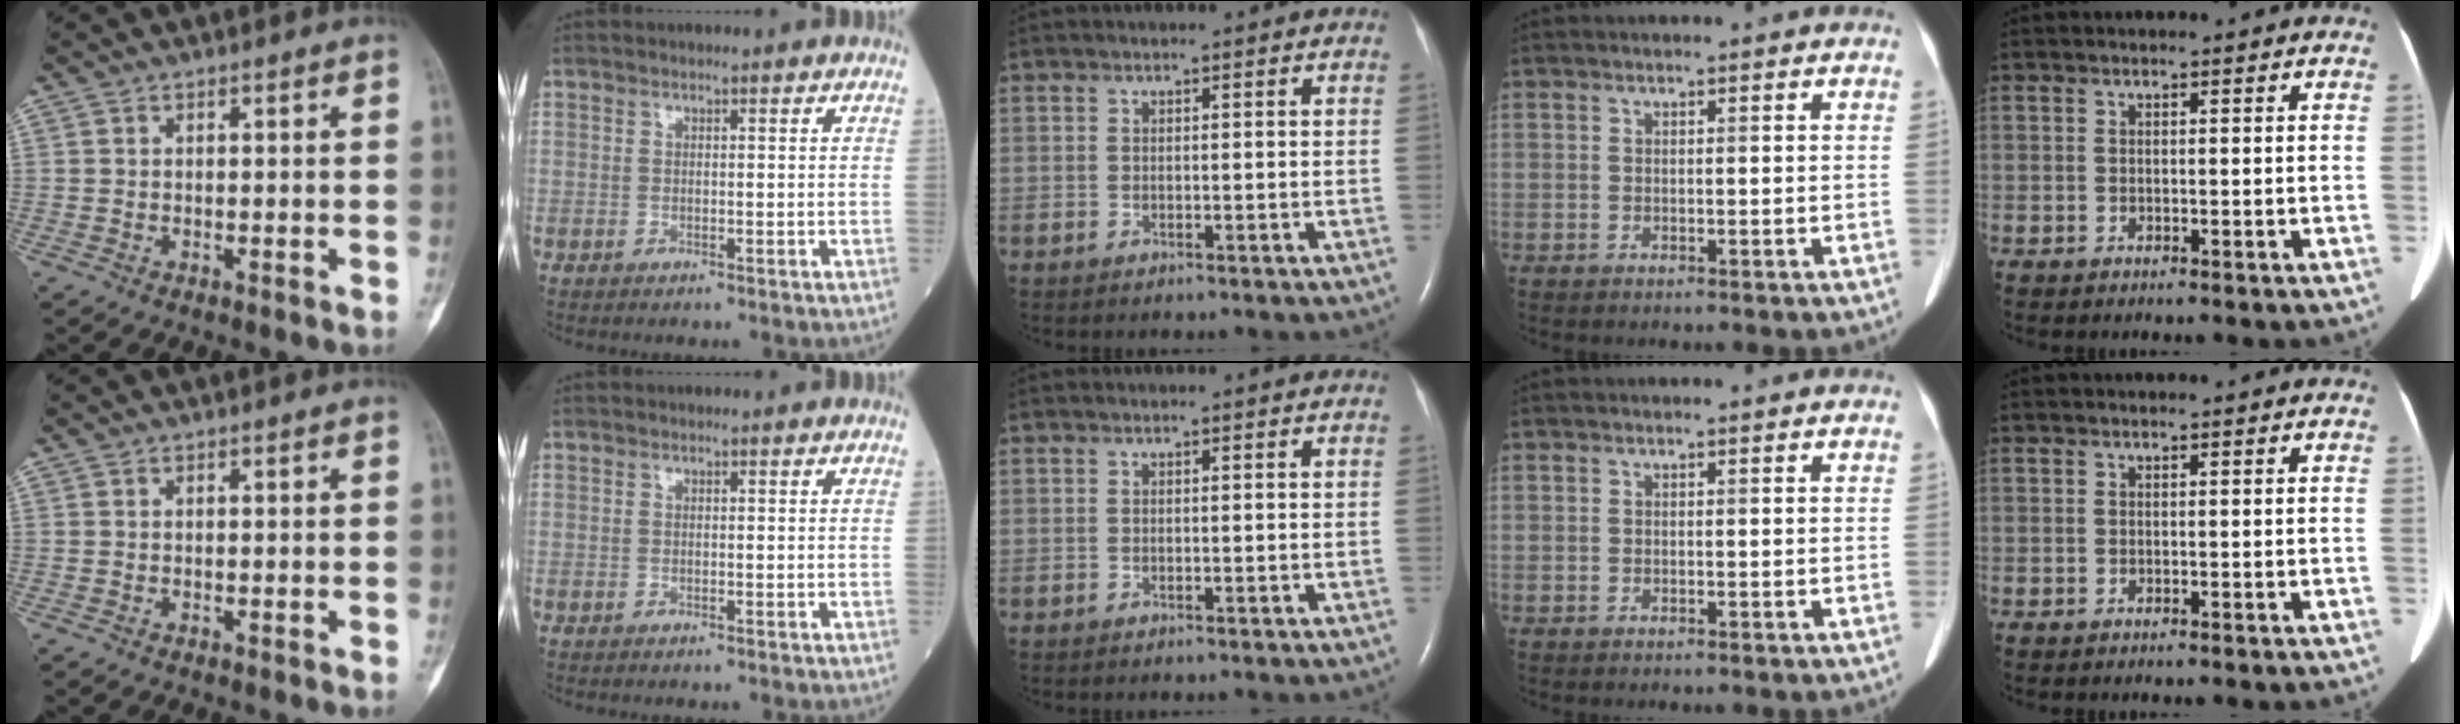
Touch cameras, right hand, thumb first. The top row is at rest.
{}